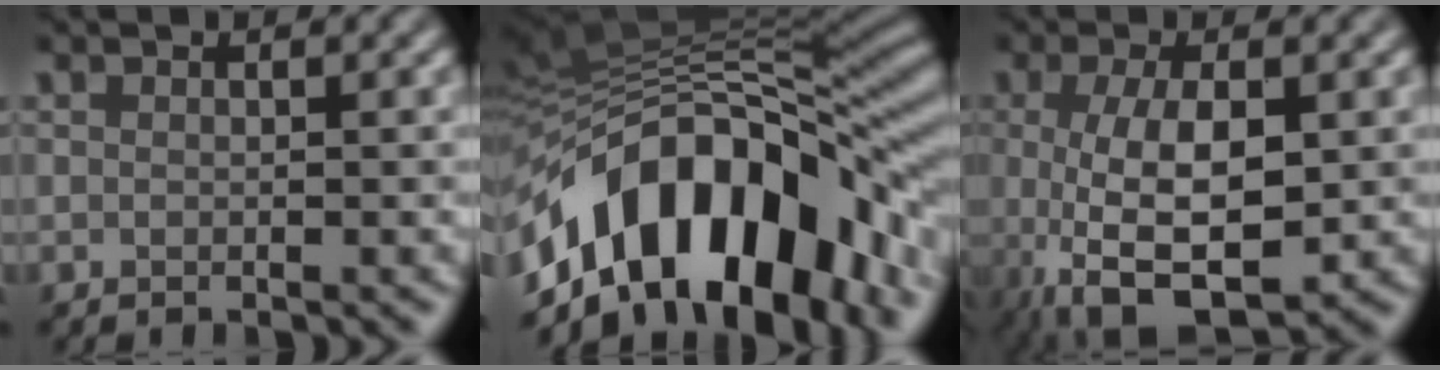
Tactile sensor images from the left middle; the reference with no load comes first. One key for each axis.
{"total": 14.9, "fx": -6.4, "fy": 8.1, "fz": 10.7, "tx": -0.159, "ty": 0.021, "tz": -0.112}
{"total": 7.7, "fx": -0.9, "fy": 3.3, "fz": 6.9, "tx": -0.145, "ty": -0.011, "tz": -0.009}